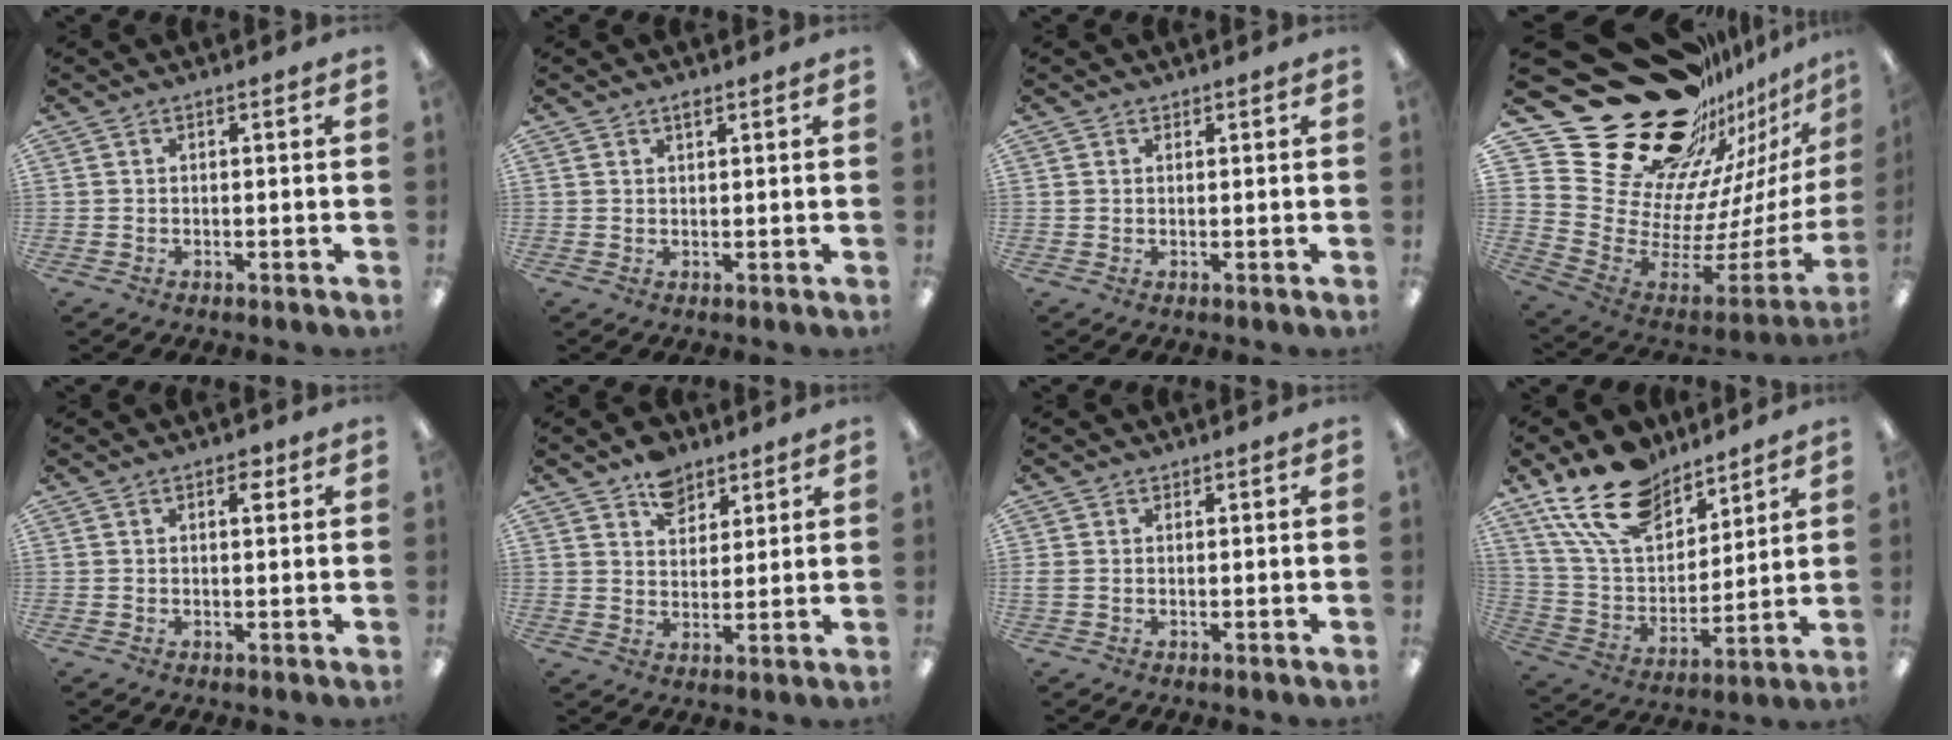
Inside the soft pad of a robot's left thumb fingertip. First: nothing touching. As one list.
[{"total": 1.1, "force": [1.0, 0.3, 0.4], "torque": [0.000, -0.003, 0.017]}, {"total": 1.0, "force": [0.7, 0.6, 0.1], "torque": [-0.004, 0.002, 0.014]}, {"total": 33.3, "force": [22.2, 18.5, 16.7], "torque": [-0.236, -0.201, 0.469]}, {"total": 2.5, "force": [1.3, 1.2, 1.7], "torque": [-0.012, -0.006, 0.017]}, {"total": 7.9, "force": [5.8, 4.9, 2.4], "torque": [-0.031, -0.028, 0.103]}, {"total": 1.2, "force": [0.5, 0.8, 0.6], "torque": [-0.014, 0.003, 0.008]}, {"total": 19.3, "force": [13.9, 10.2, 8.7], "torque": [-0.179, -0.072, 0.258]}]